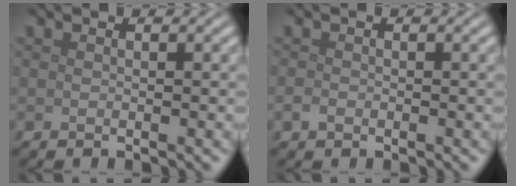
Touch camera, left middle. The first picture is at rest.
{"total": 0.7, "force": [-0.3, 0.5, 0.4], "torque": [-0.007, -0.002, -0.008]}